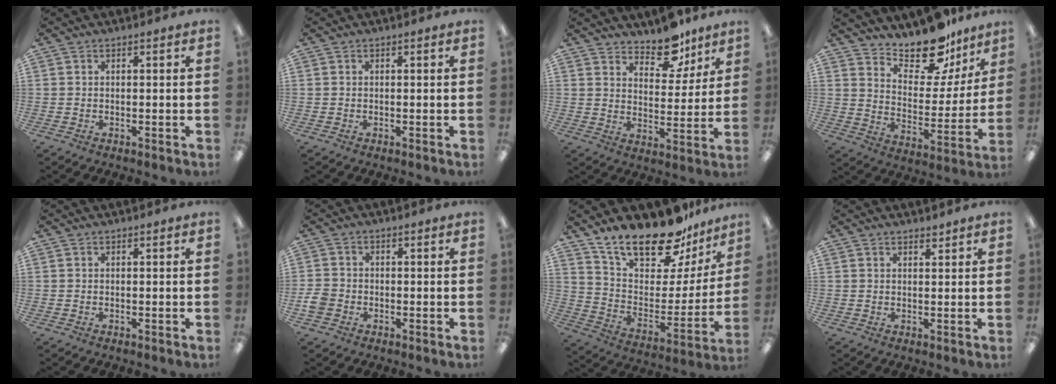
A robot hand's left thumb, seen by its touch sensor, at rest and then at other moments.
{"total": 0.0}
{"total": 10.1, "force": [8.4, 4.7, 3.3], "torque": [-0.032, -0.063, 0.149]}
{"total": 15.4, "force": [13.3, 5.5, 5.5], "torque": [-0.083, -0.107, 0.233]}
{"total": 0.0}
{"total": 3.7, "force": [-1.4, 3.0, 1.6], "torque": [-0.030, 0.007, -0.026]}
{"total": 21.3, "force": [17.2, 7.9, 9.8], "torque": [-0.160, -0.124, 0.302]}
{"total": 1.3, "force": [1.2, 0.3, 0.2], "torque": [0.003, -0.005, 0.022]}